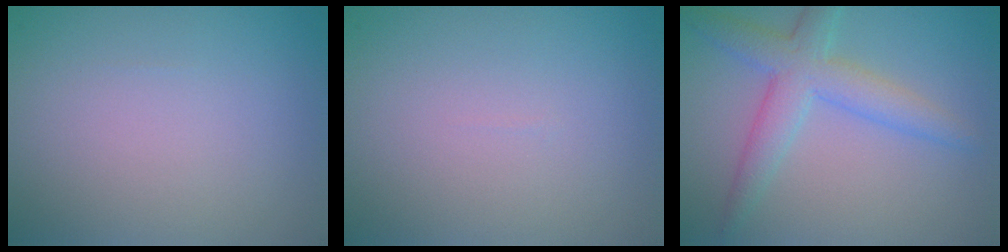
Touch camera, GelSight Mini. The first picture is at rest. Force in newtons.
{"total": 0.0}
{"total": 4.5, "press": 4.5, "slide": 0.2}